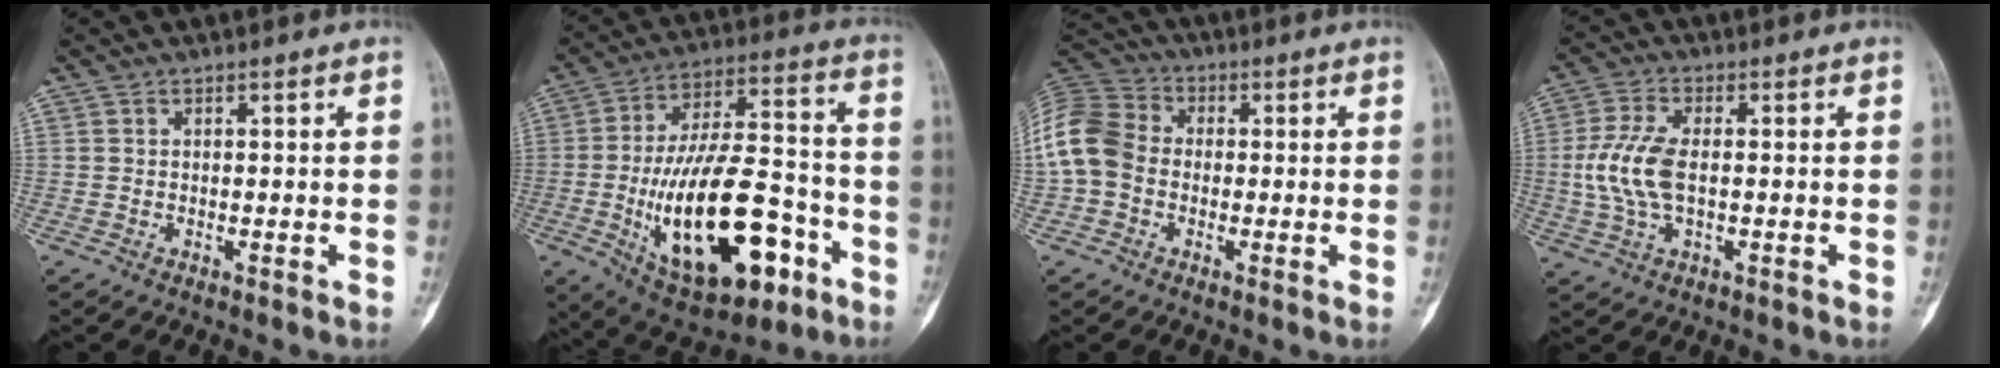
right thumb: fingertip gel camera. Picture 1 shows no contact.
{"total": 26.1, "force": [-8.6, 12.1, 21.5], "torque": [-0.366, 0.032, -0.121]}
{"total": 11.4, "force": [-0.9, 9.3, 6.6], "torque": [-0.132, 0.033, -0.029]}
{"total": 9.2, "force": [-0.2, 4.6, 8.0], "torque": [-0.185, 0.006, -0.003]}